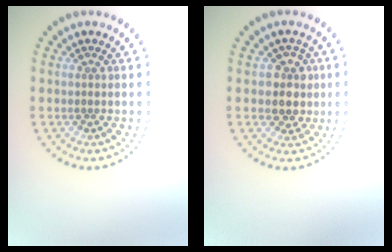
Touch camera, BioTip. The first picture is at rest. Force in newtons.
{"total": 2.8, "press": 2.5, "slide": 1.1}